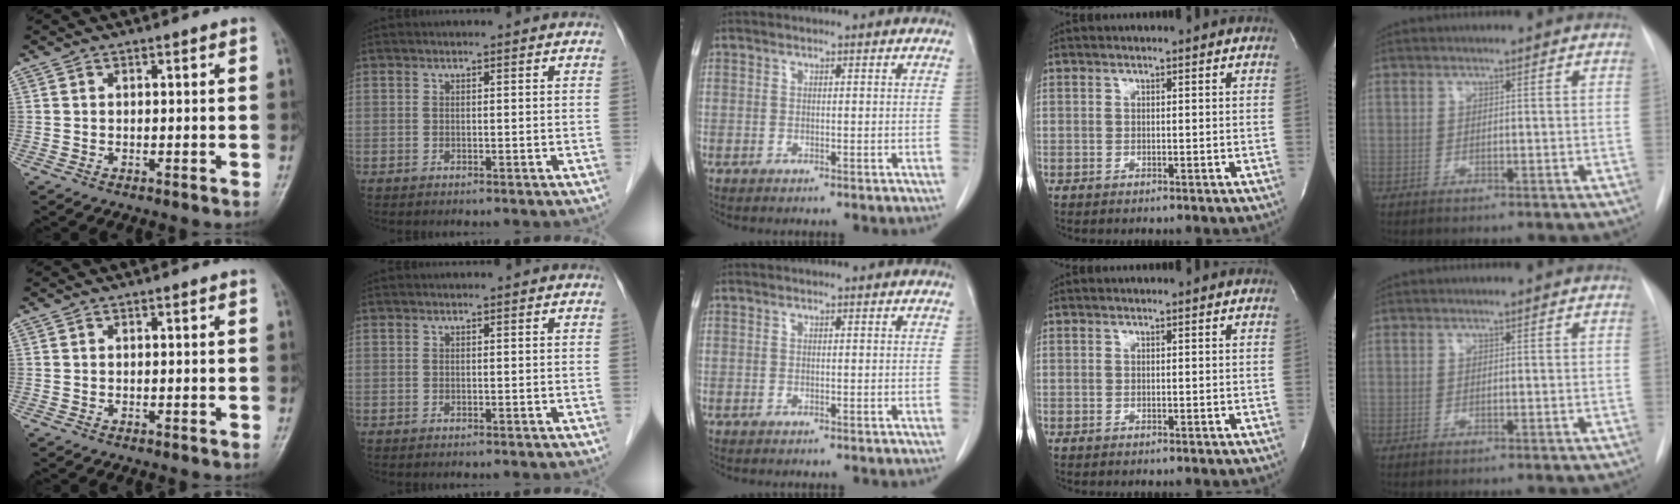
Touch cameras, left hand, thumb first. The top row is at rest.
{}